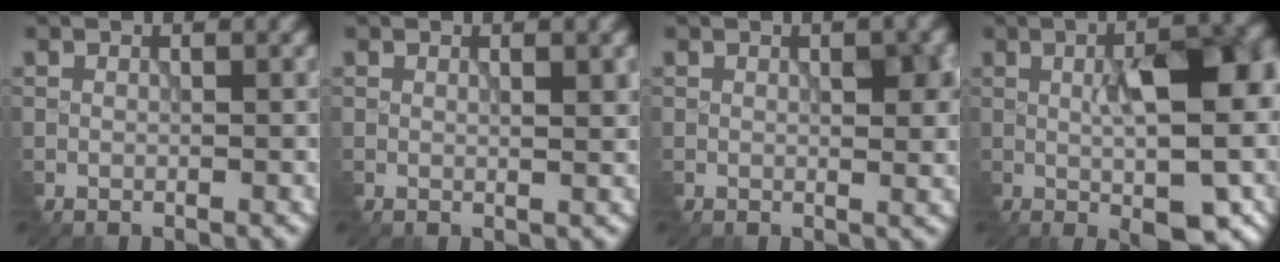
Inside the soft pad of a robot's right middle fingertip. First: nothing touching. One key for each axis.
{"total": 1.0, "fx": 0.5, "fy": 0.0, "fz": 0.9, "tx": -0.013, "ty": -0.003, "tz": 0.012}
{"total": 3.4, "fx": 0.5, "fy": 1.4, "fz": 3.1, "tx": -0.042, "ty": -0.003, "tz": 0.011}
{"total": 11.6, "fx": -1.3, "fy": 4.1, "fz": 10.7, "tx": -0.131, "ty": 0.000, "tz": -0.016}